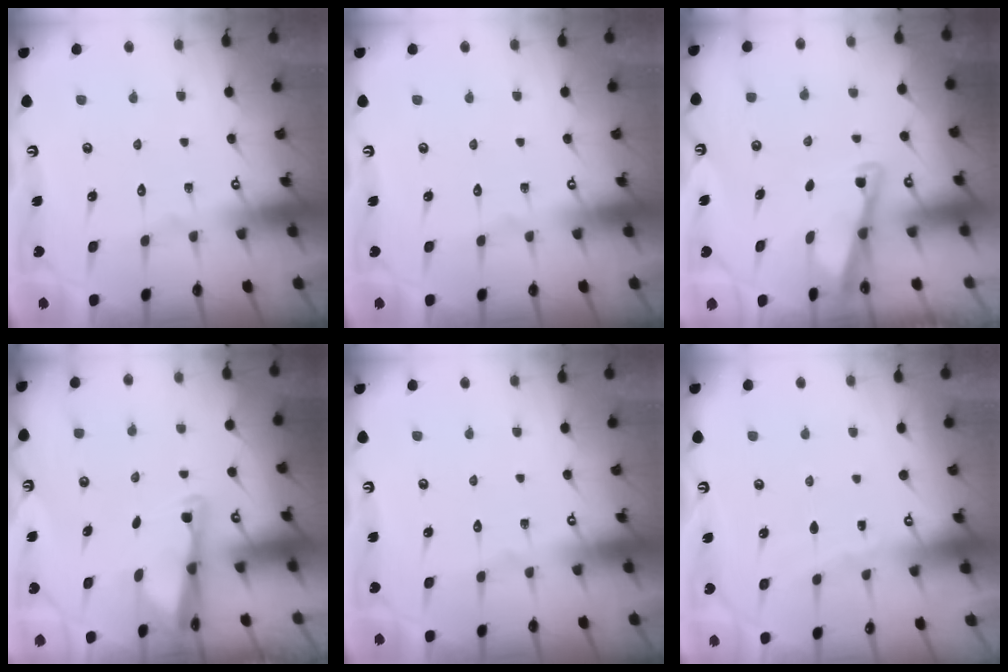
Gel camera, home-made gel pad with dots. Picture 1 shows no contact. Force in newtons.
{"total": 0.0}
{"total": 3.0, "press": 3.0, "slide": 0.3}
{"total": 2.5, "press": 2.5, "slide": 0.5}
{"total": 0.0}
{"total": 2.5, "press": 2.5, "slide": 0.4}